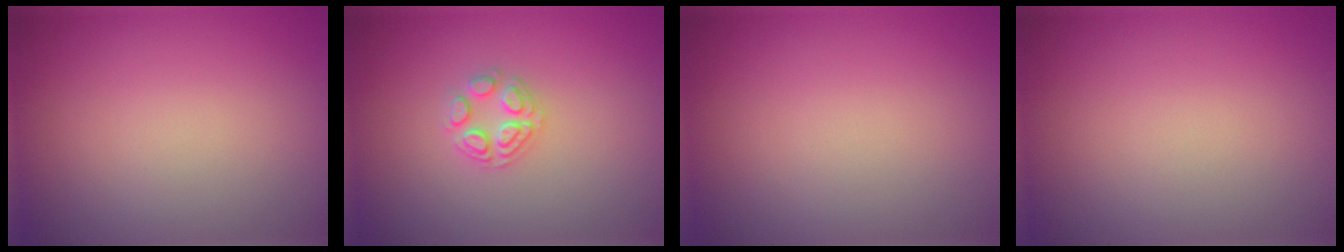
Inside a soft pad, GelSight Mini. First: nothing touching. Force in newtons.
{"total": 2.5, "press": 2.5, "slide": 0.3}
{"total": 0.0}
{"total": 0.0}